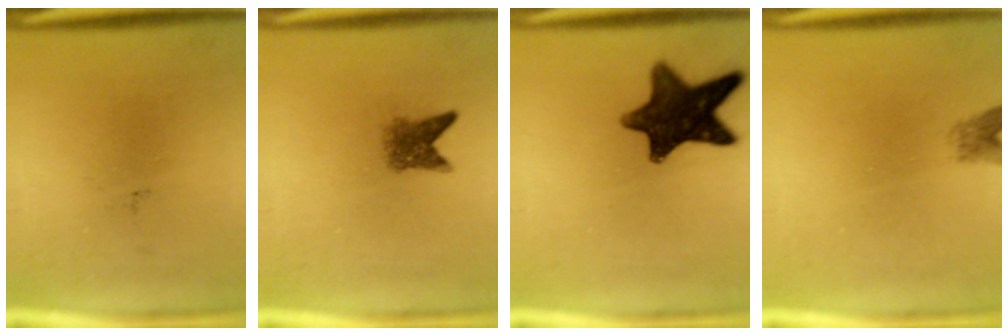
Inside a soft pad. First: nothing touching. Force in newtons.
{"total": 3.0}
{"total": 12.4}
{"total": 1.8}